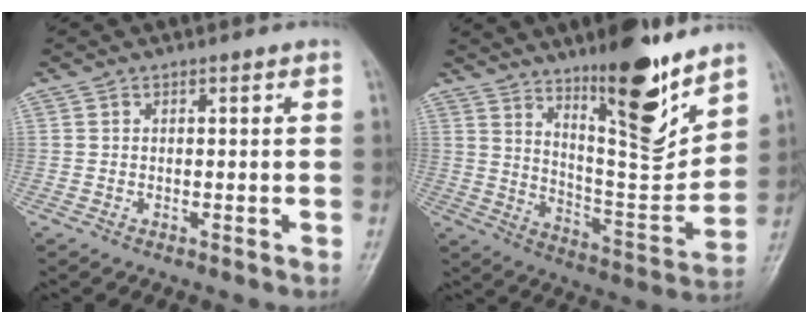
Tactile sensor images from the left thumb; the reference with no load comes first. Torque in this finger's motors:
{"motor_torque": [2.64, 1.25, 1.65, -1.12, 0.38]}